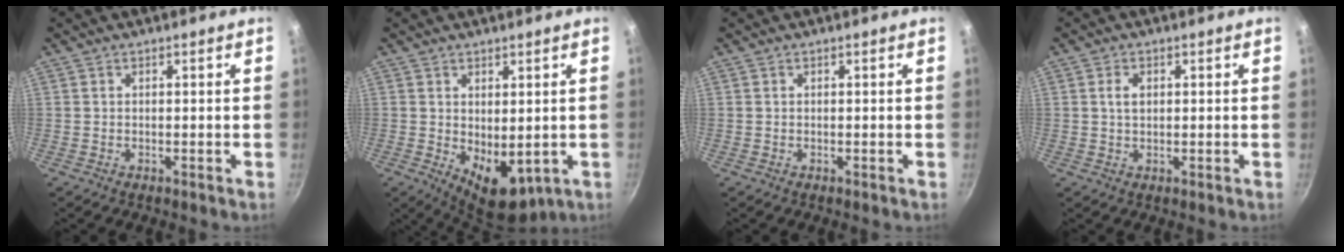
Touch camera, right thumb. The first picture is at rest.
{"total": 8.3, "force": [0.1, 5.0, 6.6], "torque": [-0.073, -0.022, 0.018]}
{"total": 0.0}
{"total": 2.6, "force": [0.6, 1.7, 1.9], "torque": [-0.029, 0.001, 0.012]}